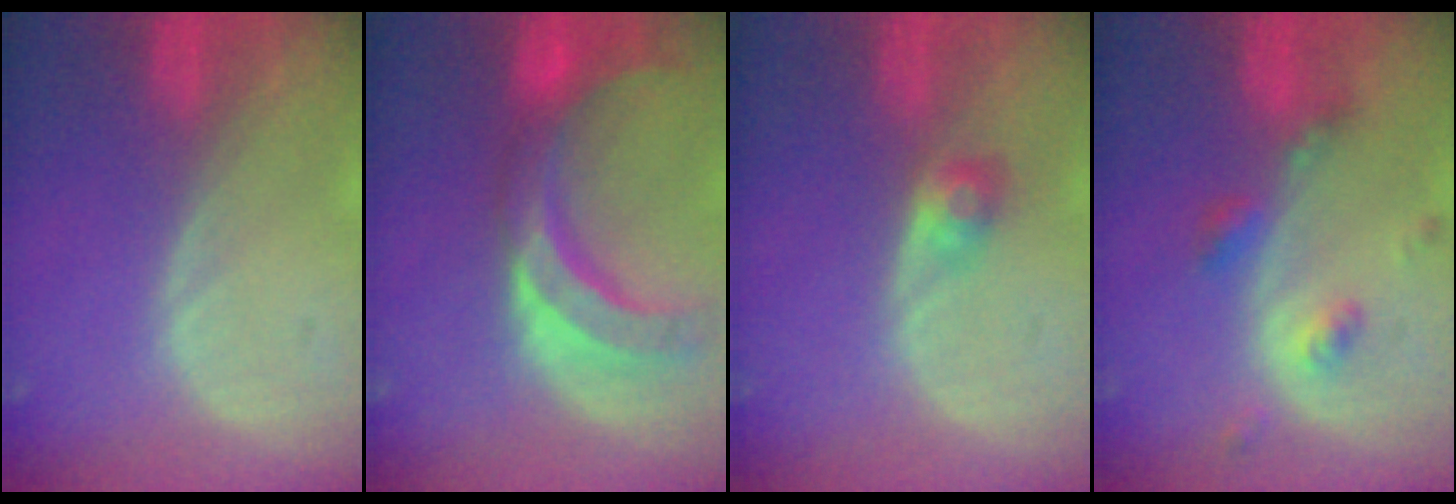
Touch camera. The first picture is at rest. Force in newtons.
{"total": 10.4, "press": 9.3, "slide": 4.7}
{"total": 2.4, "press": 2.3, "slide": 0.7}
{"total": 4.8, "press": 4.3, "slide": 2.1}